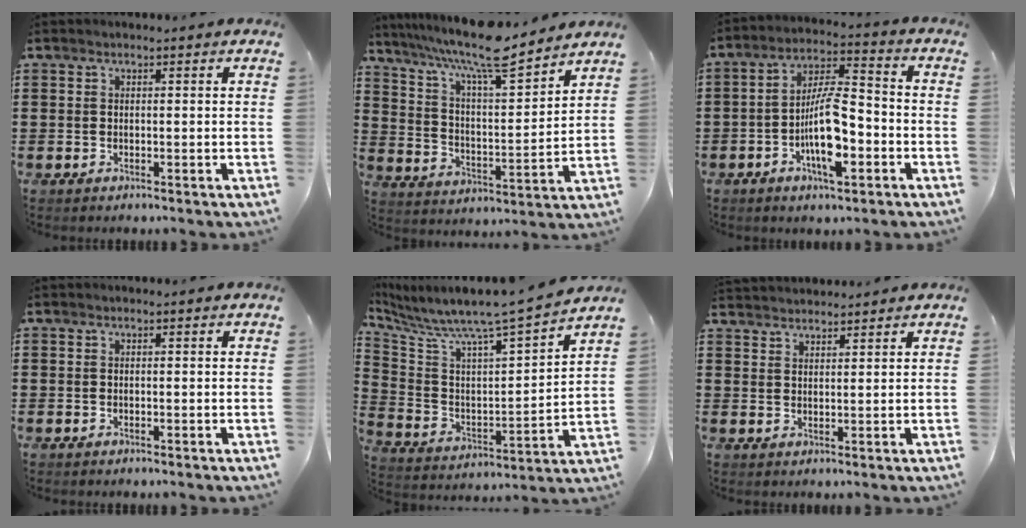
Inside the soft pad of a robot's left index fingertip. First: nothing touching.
{"total": 10.9, "force": [9.3, 1.4, 5.6], "torque": [-0.132, -0.053, 0.159]}
{"total": 10.5, "force": [-3.5, 3.8, 9.2], "torque": [-0.183, 0.004, -0.066]}
{"total": 0.0}
{"total": 6.4, "force": [6.0, -0.6, 2.3], "torque": [-0.079, -0.068, 0.088]}
{"total": 2.3, "force": [2.3, 0.1, -0.3], "torque": [-0.001, -0.003, 0.046]}